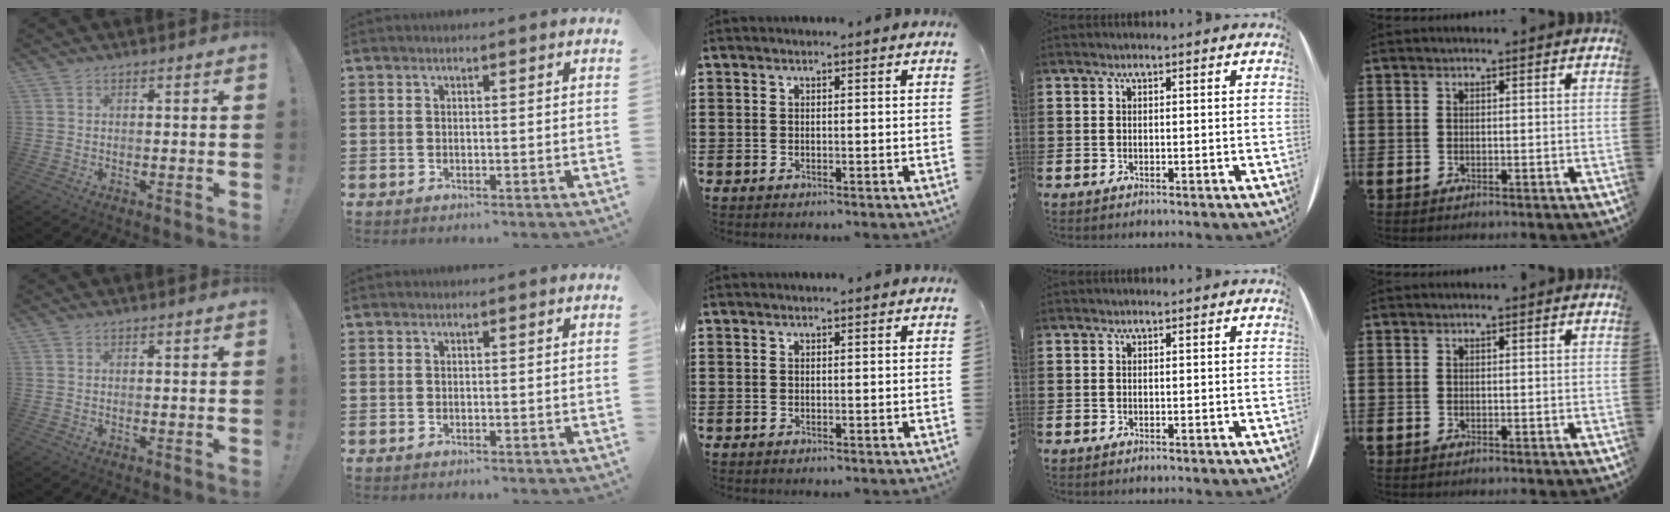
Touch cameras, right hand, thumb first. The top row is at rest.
{}